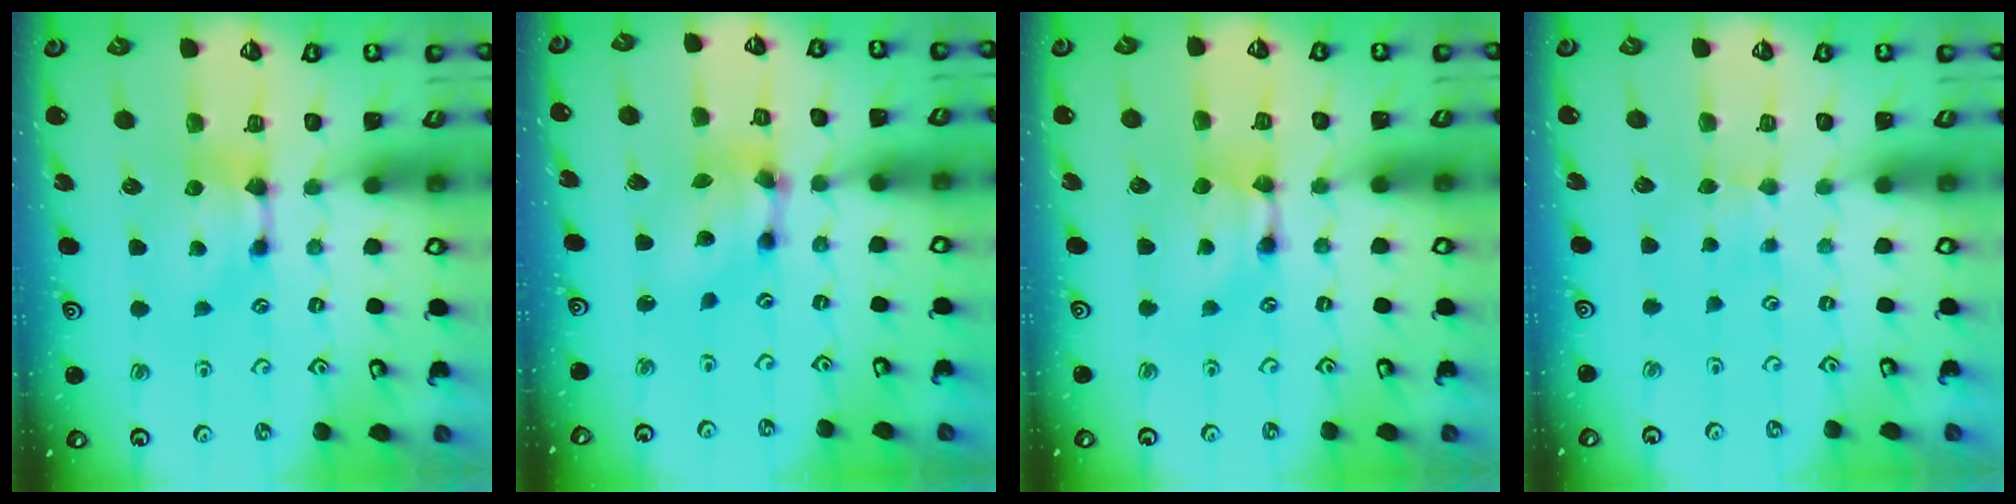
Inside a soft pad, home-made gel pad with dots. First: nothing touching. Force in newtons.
{"total": 6.4, "press": 6.1, "slide": 2.1}
{"total": 1.6, "press": 1.6, "slide": 0.1}
{"total": 3.1, "press": 3.1, "slide": 0.4}